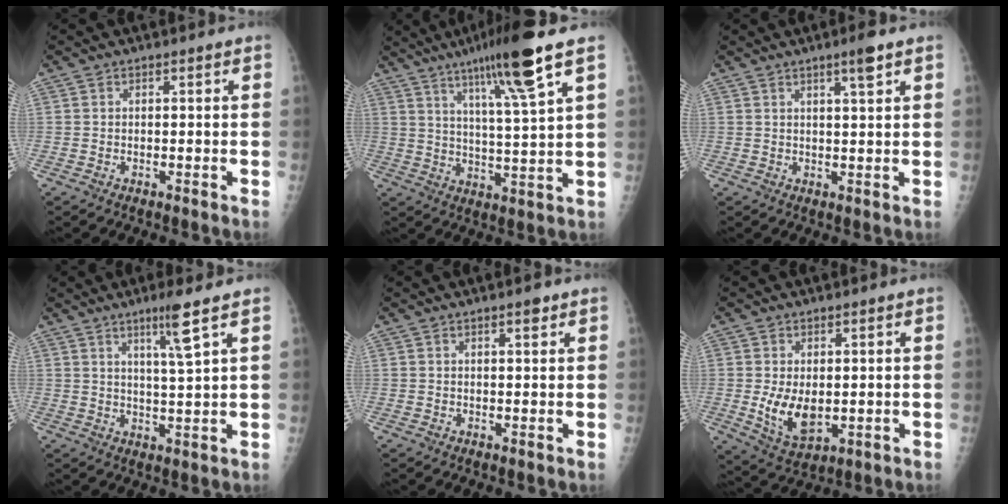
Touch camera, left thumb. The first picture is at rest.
{"total": 14.3, "force": [8.5, 0.0, 11.5], "torque": [-0.192, -0.036, 0.142]}
{"total": 3.9, "force": [2.4, 0.2, 3.1], "torque": [-0.048, -0.013, 0.039]}
{"total": 6.6, "force": [3.8, -0.6, 5.3], "torque": [-0.095, -0.030, 0.071]}
{"total": 2.1, "force": [1.4, 0.5, 1.6], "torque": [-0.018, -0.006, 0.020]}
{"total": 7.9, "force": [0.1, 4.6, 6.5], "torque": [-0.099, -0.019, 0.016]}